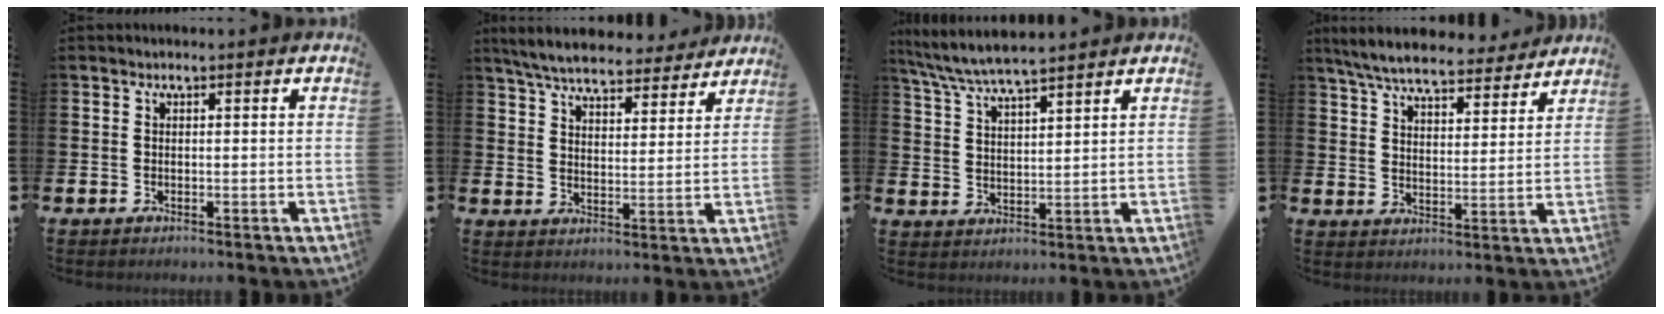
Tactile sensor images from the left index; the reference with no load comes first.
{"total": 6.9, "force": [6.5, 1.3, 1.8], "torque": [-0.057, -0.036, 0.114]}
{"total": 6.2, "force": [5.8, 0.4, 2.1], "torque": [-0.064, -0.024, 0.105]}
{"total": 7.4, "force": [6.9, 1.3, 2.2], "torque": [-0.068, -0.040, 0.122]}